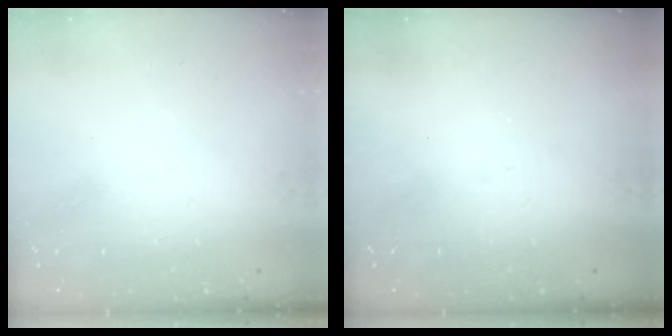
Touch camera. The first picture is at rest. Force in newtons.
{"total": 0.0}